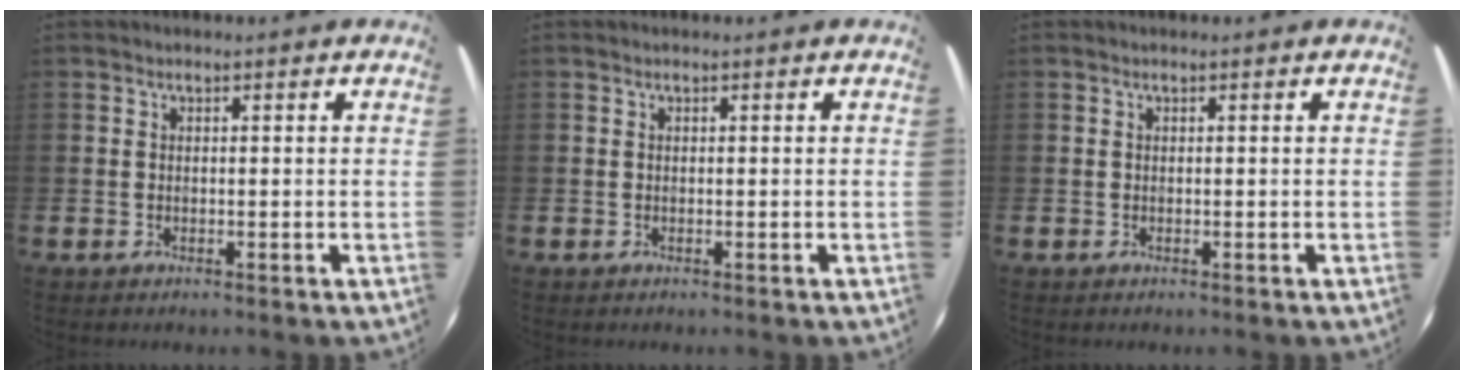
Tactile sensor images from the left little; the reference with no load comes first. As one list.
[{"total": 0.0}, {"total": 0.0}]